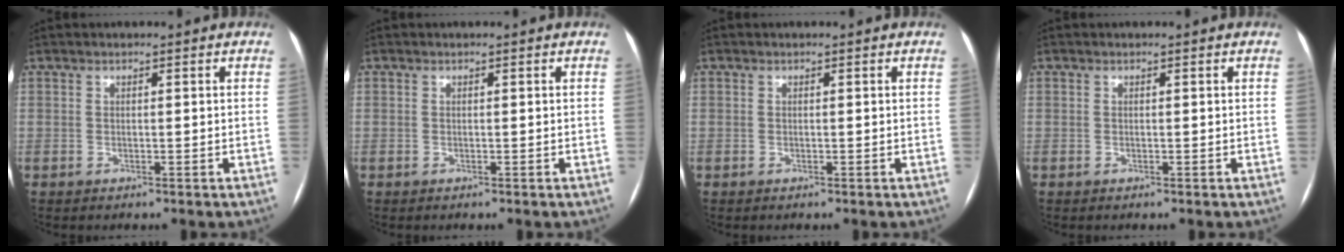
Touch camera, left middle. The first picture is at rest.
{"total": 0.0}
{"total": 0.0}
{"total": 0.0}